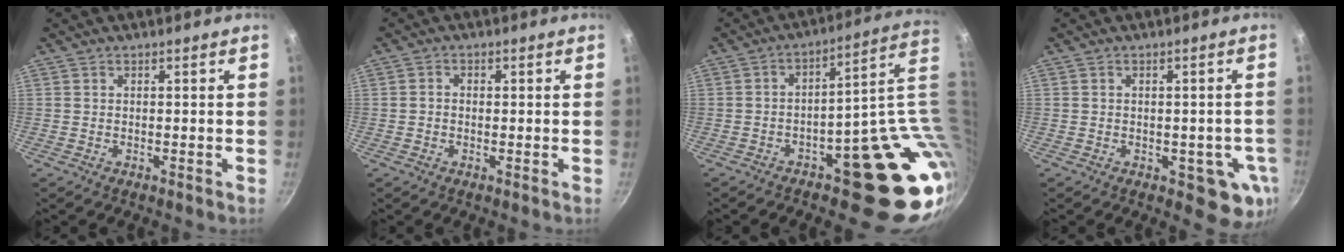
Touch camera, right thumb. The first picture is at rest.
{"total": 1.5, "force": [-0.1, 1.3, 0.8], "torque": [-0.014, 0.006, -0.006]}
{"total": 19.9, "force": [-1.0, 9.4, 17.4], "torque": [-0.134, 0.013, -0.001]}
{"total": 7.3, "force": [-1.9, 4.2, 5.7], "torque": [-0.031, 0.004, -0.021]}